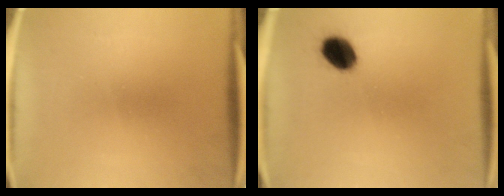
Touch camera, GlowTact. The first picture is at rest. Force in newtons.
{"total": 7.1}